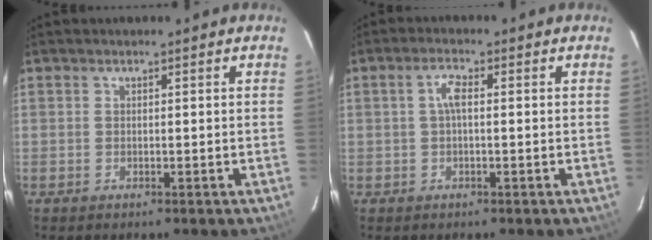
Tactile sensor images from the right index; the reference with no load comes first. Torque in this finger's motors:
{"motor_torque": [0.21, -0.02, 0.19, 0.07]}